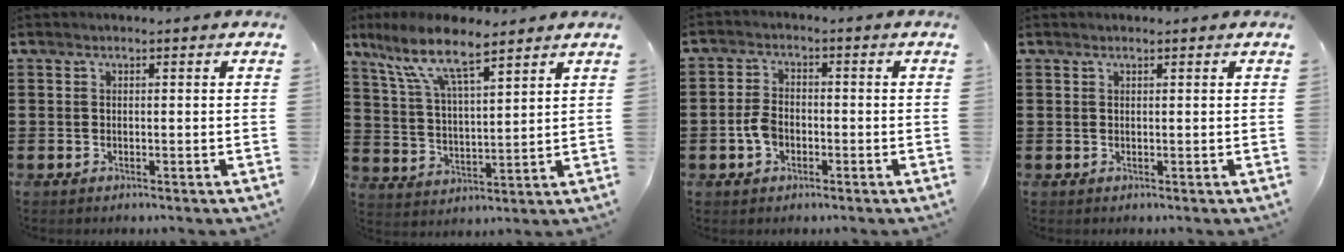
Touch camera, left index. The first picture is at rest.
{"total": 9.6, "force": [7.3, 2.0, 6.0], "torque": [-0.138, -0.023, 0.129]}
{"total": 3.9, "force": [-1.0, 2.6, 2.8], "torque": [-0.073, -0.001, -0.024]}
{"total": 0.5, "force": [0.4, 0.0, 0.3], "torque": [-0.006, 0.000, 0.009]}